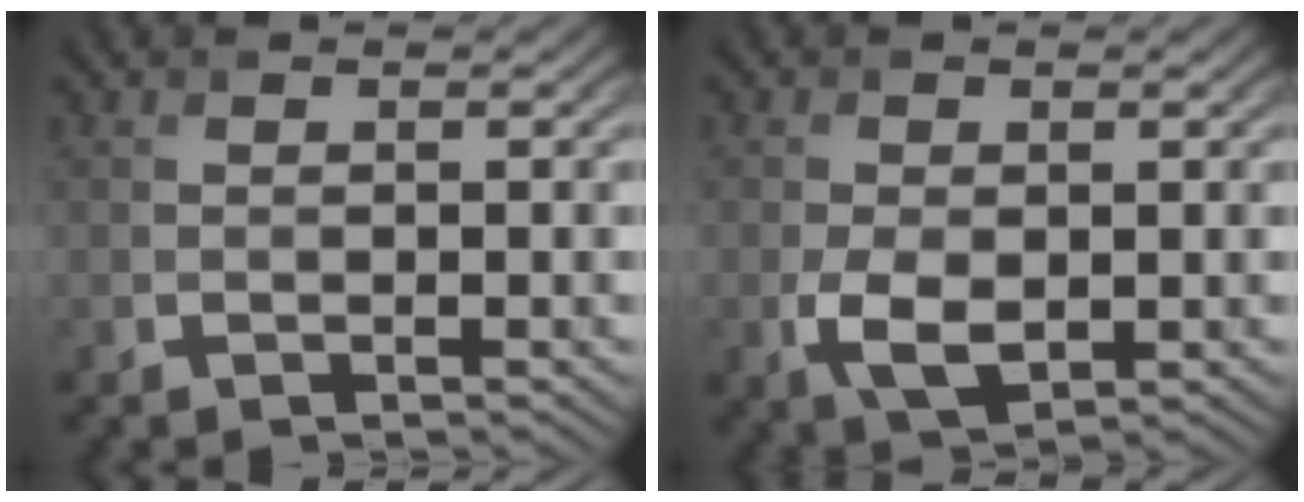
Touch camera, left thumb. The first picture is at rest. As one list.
[{"total": 4.0, "force": [-0.7, 2.4, 3.1], "torque": [-0.077, -0.013, -0.008]}]